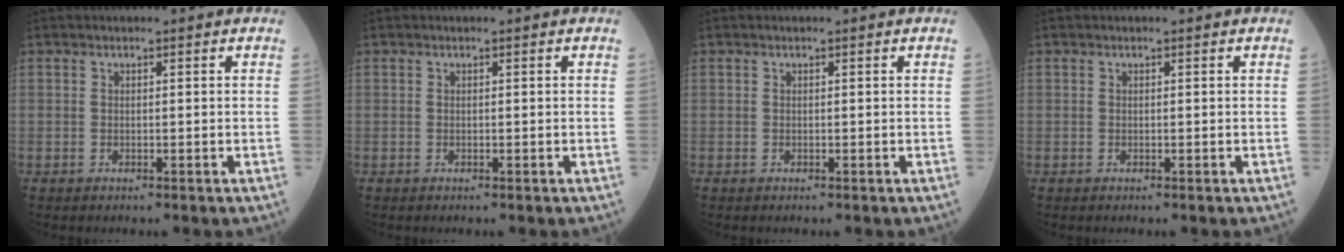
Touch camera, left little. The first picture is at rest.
{"total": 0.0}
{"total": 0.0}
{"total": 0.0}